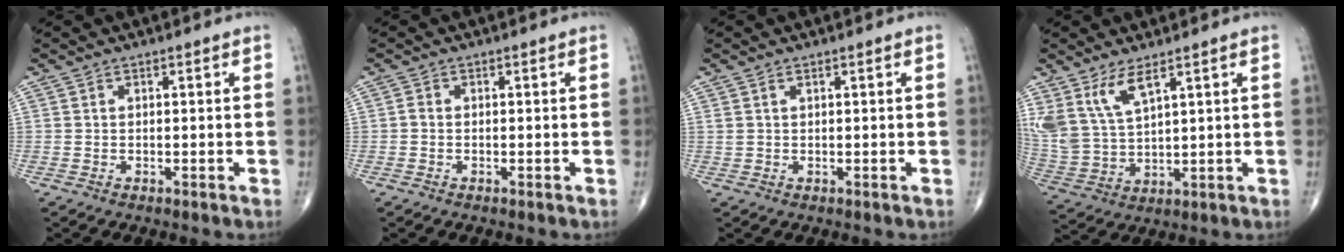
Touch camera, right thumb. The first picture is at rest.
{"total": 0.7, "force": [-0.2, 0.5, 0.5], "torque": [-0.008, 0.000, -0.008]}
{"total": 0.8, "force": [0.5, 0.3, 0.5], "torque": [-0.011, 0.005, 0.014]}
{"total": 9.1, "force": [5.6, 3.4, 6.4], "torque": [-0.135, -0.027, 0.131]}